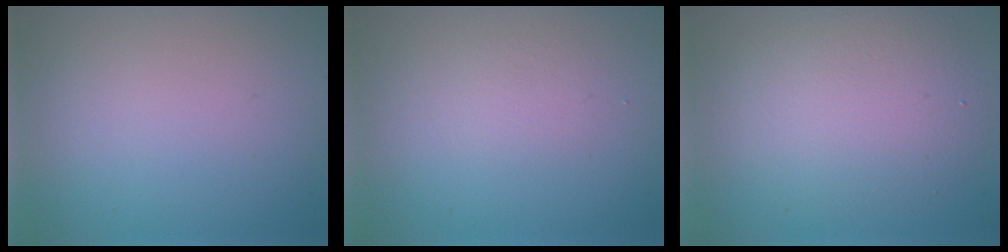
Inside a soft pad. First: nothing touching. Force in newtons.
{"total": 1.2, "press": 1.2, "slide": 0.0}
{"total": 5.6, "press": 5.6, "slide": 0.5}